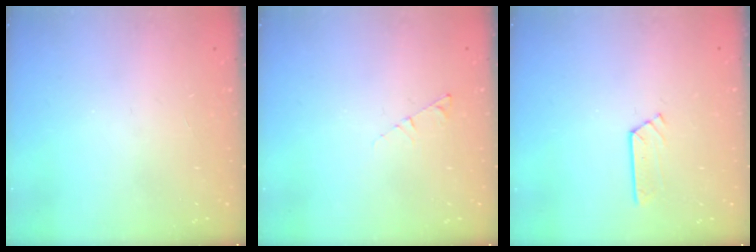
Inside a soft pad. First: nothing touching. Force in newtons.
{"total": 2.7, "press": 2.6, "slide": 0.3}
{"total": 2.9, "press": 2.9, "slide": 0.3}